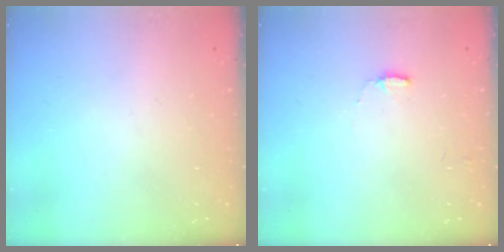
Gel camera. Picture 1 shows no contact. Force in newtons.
{"total": 7.4, "press": 7.4, "slide": 0.7}